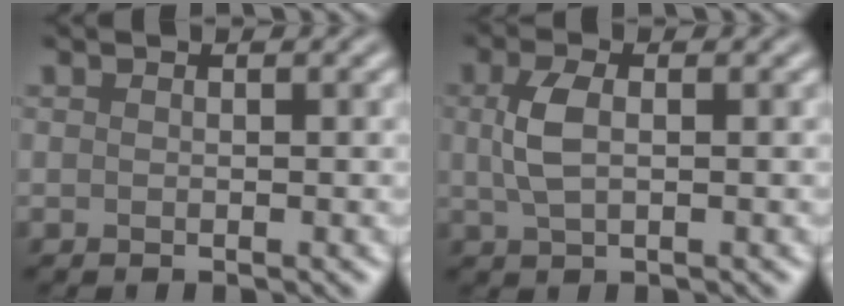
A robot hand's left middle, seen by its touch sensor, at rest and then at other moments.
{"total": 2.9, "force": [0.5, 1.4, 2.4], "torque": [-0.059, 0.002, 0.008]}